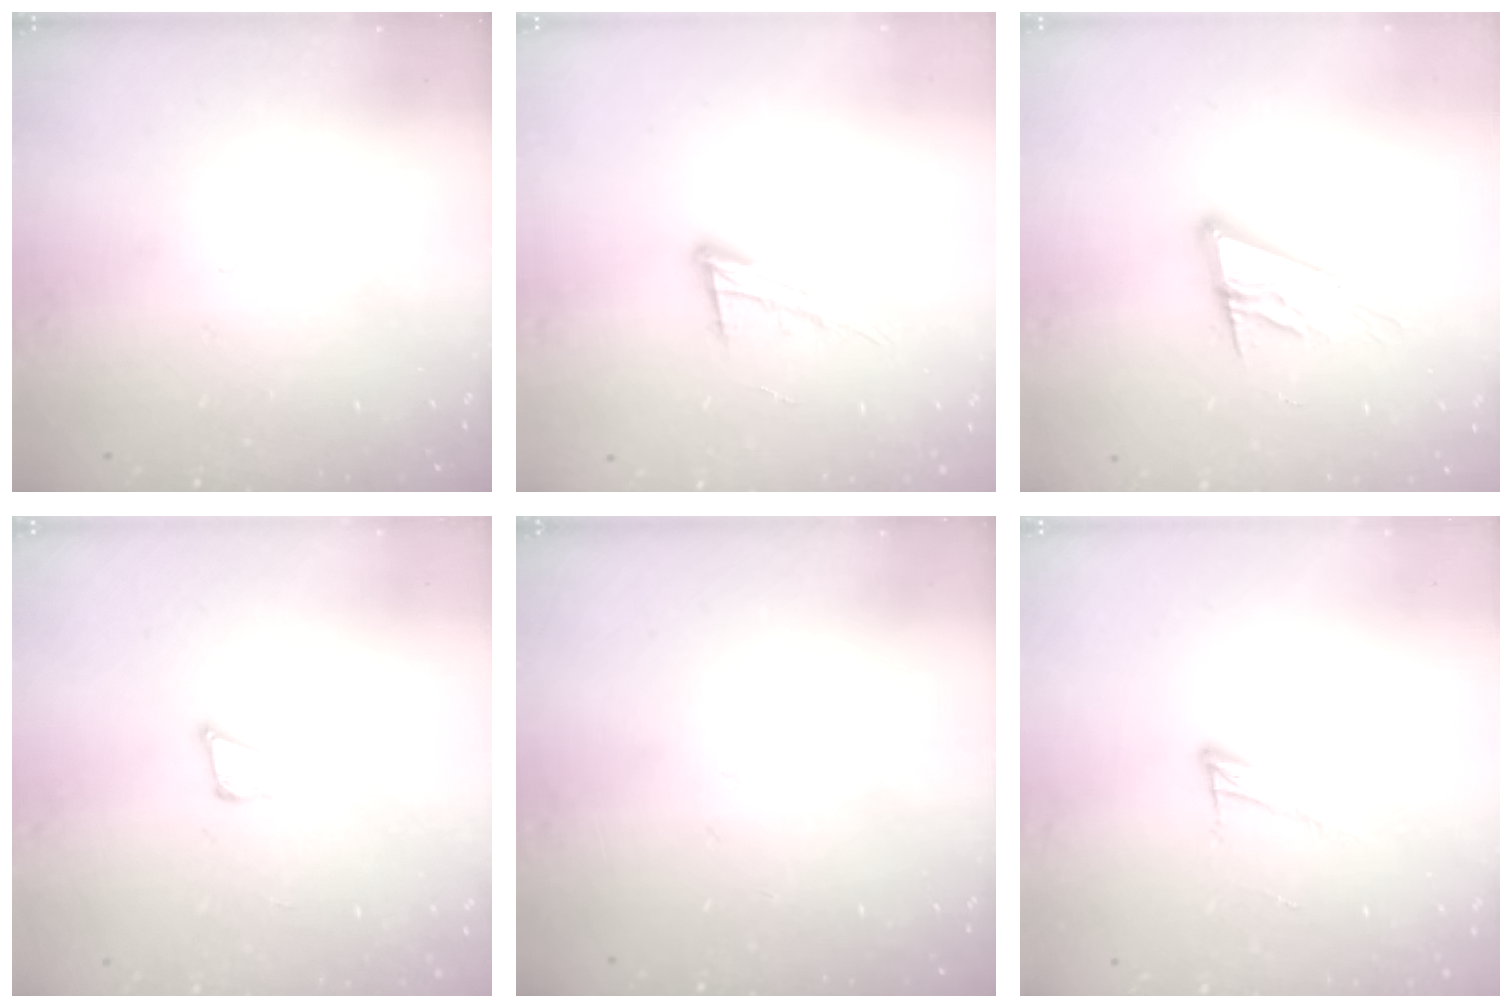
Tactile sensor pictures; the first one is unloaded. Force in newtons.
{"total": 10.6, "press": 10.5, "slide": 1.6}
{"total": 12.4, "press": 12.2, "slide": 2.2}
{"total": 3.3, "press": 3.2, "slide": 0.8}
{"total": 0.0}
{"total": 6.6, "press": 6.6, "slide": 0.3}